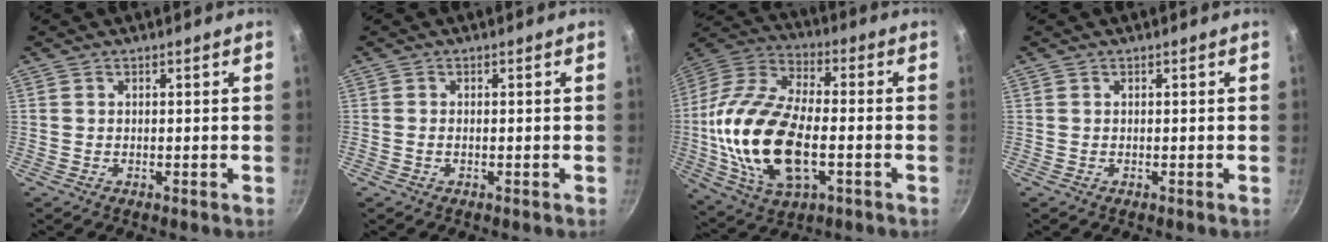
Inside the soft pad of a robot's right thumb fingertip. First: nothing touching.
{"total": 0.5, "force": [-0.2, 0.4, 0.3], "torque": [-0.005, 0.002, -0.005]}
{"total": 22.6, "force": [-3.5, 11.7, 19.0], "torque": [-0.376, 0.024, -0.070]}
{"total": 0.0}